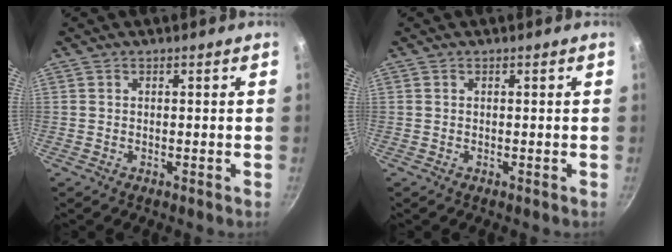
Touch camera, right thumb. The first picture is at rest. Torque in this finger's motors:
{"motor_torque": [-0.15, -0.21, 0.27, -0.16, 0.02]}